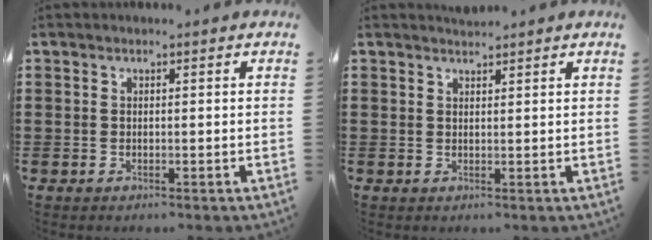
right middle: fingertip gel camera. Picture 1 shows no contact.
{"total": 1.3, "force": [1.3, -0.1, -0.1], "torque": [-0.002, 0.000, 0.026]}